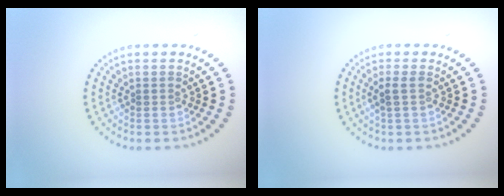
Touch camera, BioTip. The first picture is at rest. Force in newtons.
{"total": 1.2, "press": 1.1, "slide": 0.6}